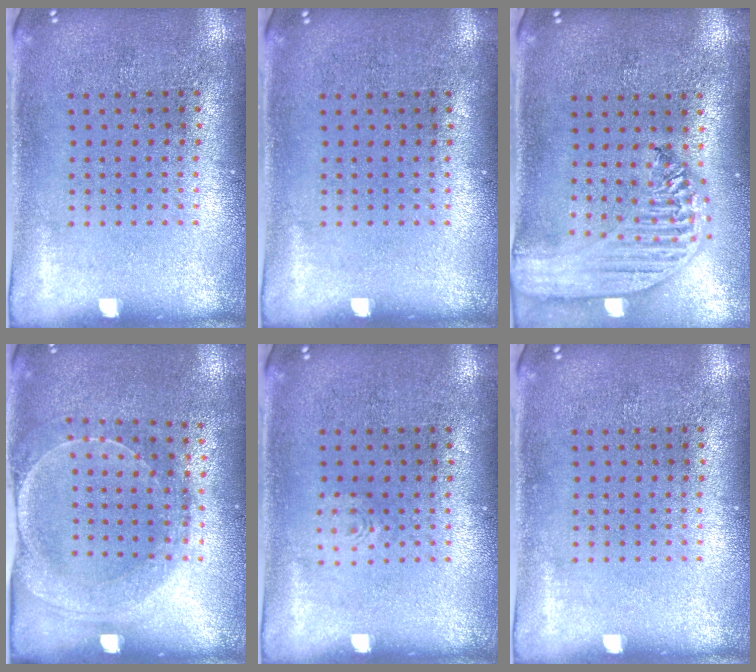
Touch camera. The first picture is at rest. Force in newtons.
{"total": 0.0}
{"total": 2.8, "press": 2.3, "slide": 1.6}
{"total": 1.5, "press": 1.5, "slide": 0.3}
{"total": 0.6, "press": 0.6, "slide": 0.1}
{"total": 0.0}